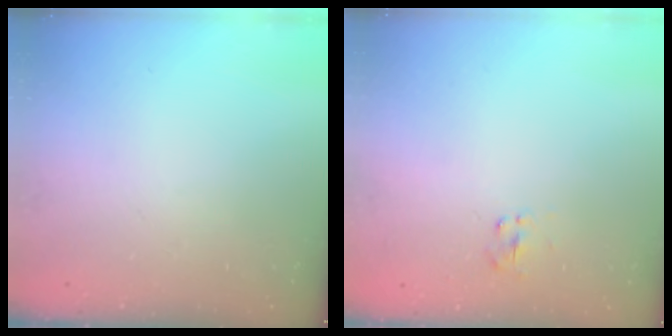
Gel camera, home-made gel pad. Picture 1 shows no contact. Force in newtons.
{"total": 2.5, "press": 2.2, "slide": 1.0}